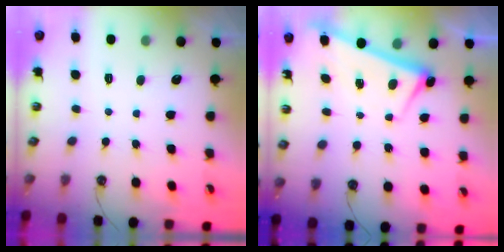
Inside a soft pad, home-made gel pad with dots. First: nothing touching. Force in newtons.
{"total": 2.7, "press": 2.6, "slide": 0.7}